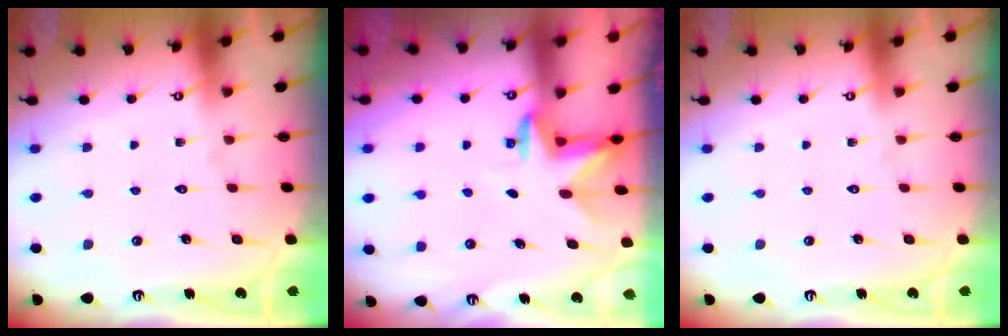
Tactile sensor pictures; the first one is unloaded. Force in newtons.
{"total": 2.9, "press": 2.9, "slide": 0.5}
{"total": 0.0}